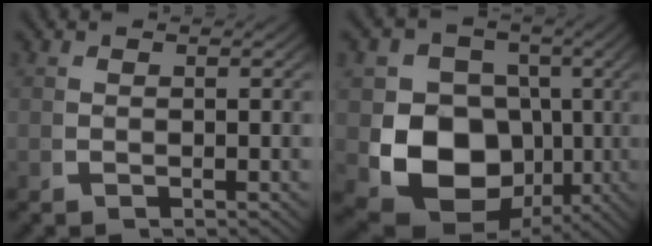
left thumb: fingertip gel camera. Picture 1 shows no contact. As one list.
[{"total": 18.0, "force": [-1.2, 13.9, 11.4], "torque": [-0.217, -0.052, -0.005]}]